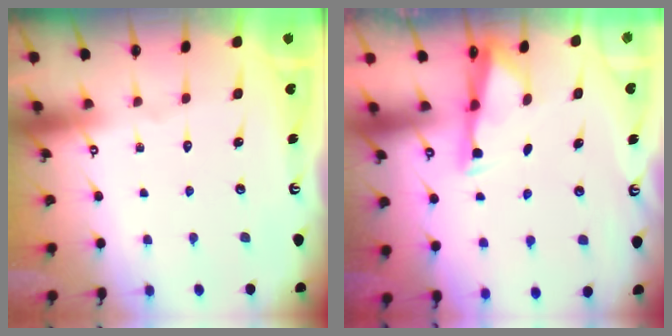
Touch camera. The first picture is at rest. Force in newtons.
{"total": 2.9, "press": 2.9, "slide": 0.6}